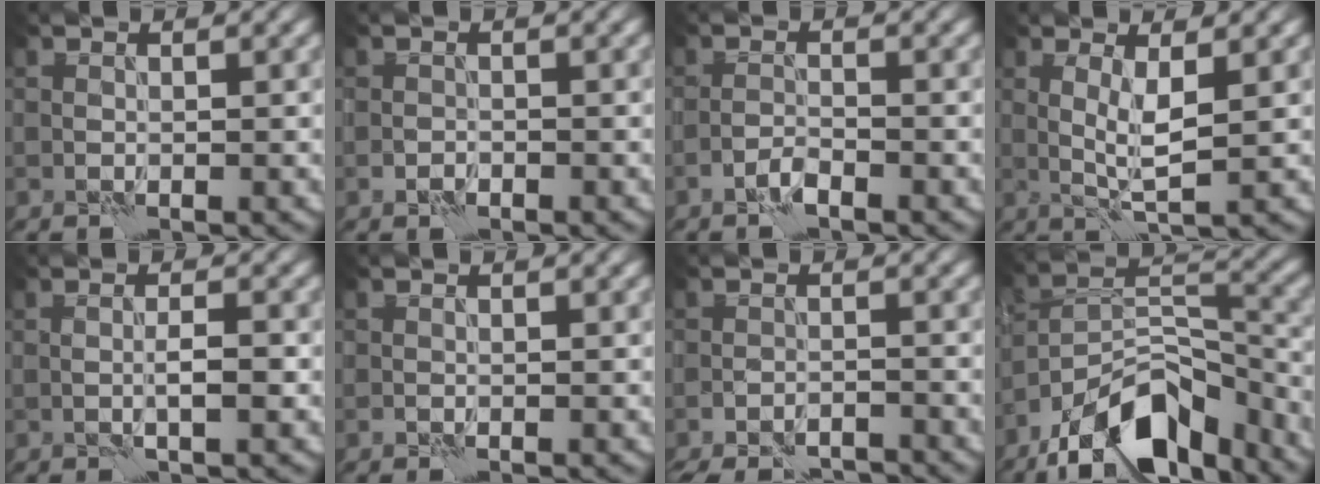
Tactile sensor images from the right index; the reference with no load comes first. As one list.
[{"total": 1.2, "force": [-0.8, 0.6, 0.6], "torque": [-0.011, 0.002, -0.016]}, {"total": 1.6, "force": [-1.2, 0.3, 0.9], "torque": [-0.019, 0.005, -0.028]}, {"total": 2.7, "force": [0.4, 0.4, 2.6], "torque": [-0.052, -0.003, 0.010]}, {"total": 1.6, "force": [-0.4, 0.2, 1.6], "torque": [-0.028, 0.004, -0.008]}, {"total": 0.0}, {"total": 5.7, "force": [-5.2, 1.4, 1.9], "torque": [-0.030, -0.005, -0.075]}, {"total": 13.5, "force": [-9.9, 5.5, 7.3], "torque": [-0.122, 0.011, -0.165]}]